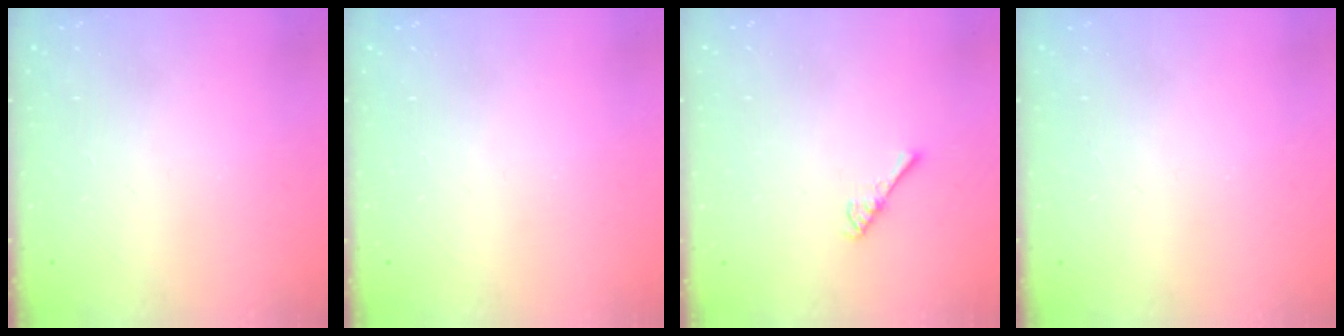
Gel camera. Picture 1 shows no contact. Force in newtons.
{"total": 0.0}
{"total": 2.7, "press": 2.6, "slide": 0.4}
{"total": 0.0}